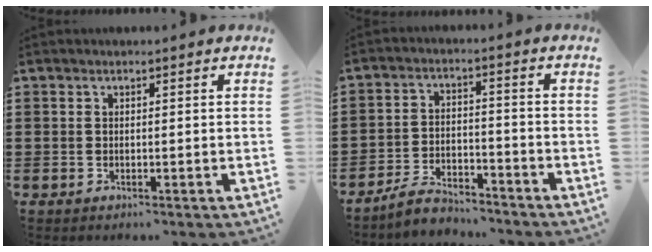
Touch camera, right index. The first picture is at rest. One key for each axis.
{"total": 4.9, "fx": -4.6, "fy": 1.1, "fz": 1.2, "tx": -0.027, "ty": 0.011, "tz": -0.092}